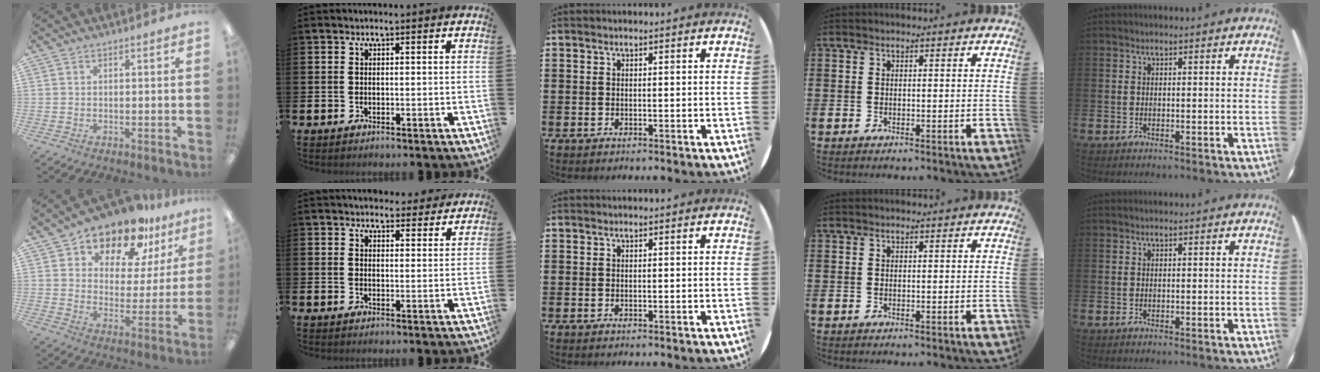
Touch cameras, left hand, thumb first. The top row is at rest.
{"thumb": {"total": 13.8, "force": [11.7, 5.7, 4.5], "torque": [-0.088, -0.083, 0.209]}, "index": {"total": 3.8, "force": [3.7, 0.9, 0.1], "torque": [-0.001, -0.019, 0.067]}}